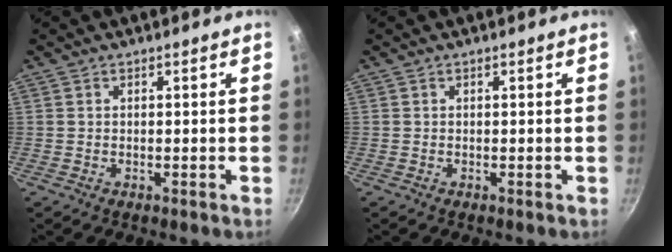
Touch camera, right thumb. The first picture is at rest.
{"total": 0.0}